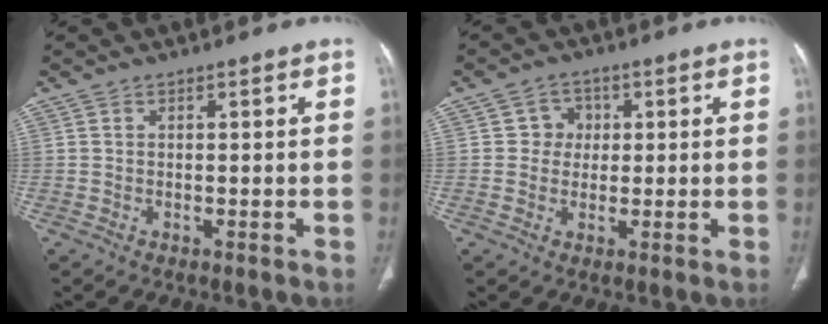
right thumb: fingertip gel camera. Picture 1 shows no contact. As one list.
[{"total": 4.1, "force": [0.7, 3.9, 1.1], "torque": [0.012, 0.007, 0.004]}]